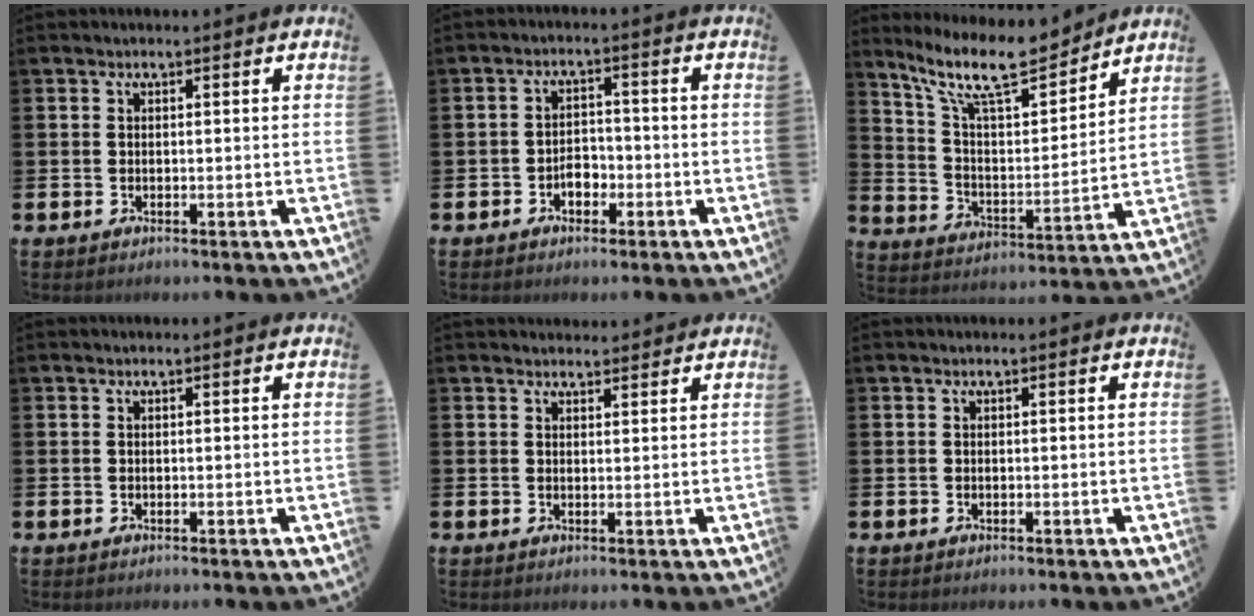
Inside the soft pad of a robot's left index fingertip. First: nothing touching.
{"total": 2.7, "force": [-1.4, 1.8, 1.4], "torque": [-0.019, 0.002, -0.033]}
{"total": 12.2, "force": [10.5, 2.7, 5.6], "torque": [-0.142, -0.055, 0.187]}
{"total": 0.0}
{"total": 2.0, "force": [1.9, 0.4, -0.1], "torque": [0.008, -0.009, 0.034]}
{"total": 0.0}